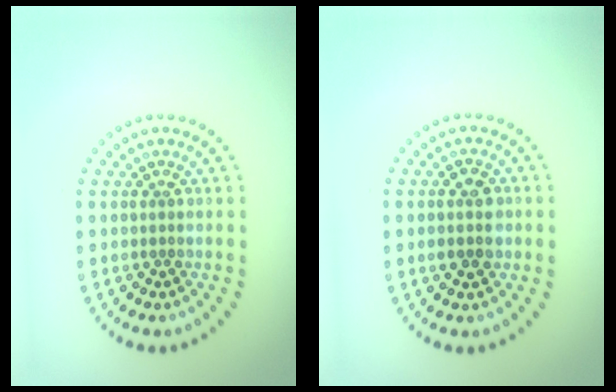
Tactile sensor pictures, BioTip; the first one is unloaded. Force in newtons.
{"total": 2.3, "press": 2.3, "slide": 0.1}